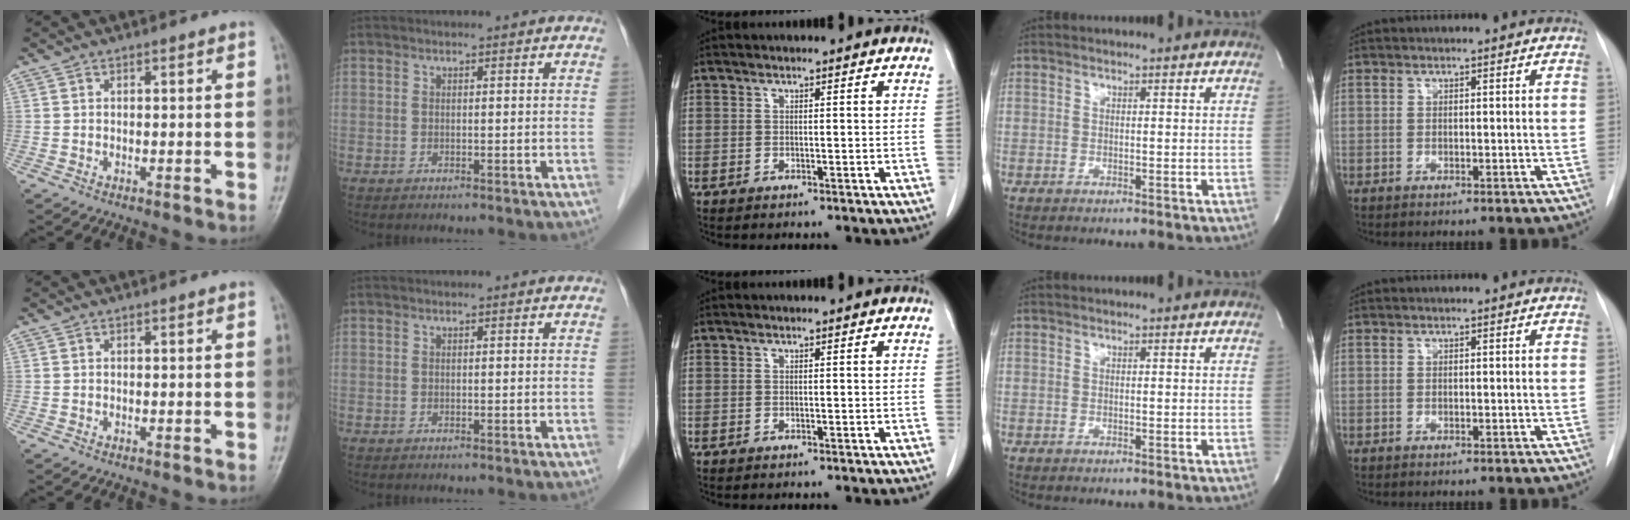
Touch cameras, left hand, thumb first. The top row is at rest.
{}